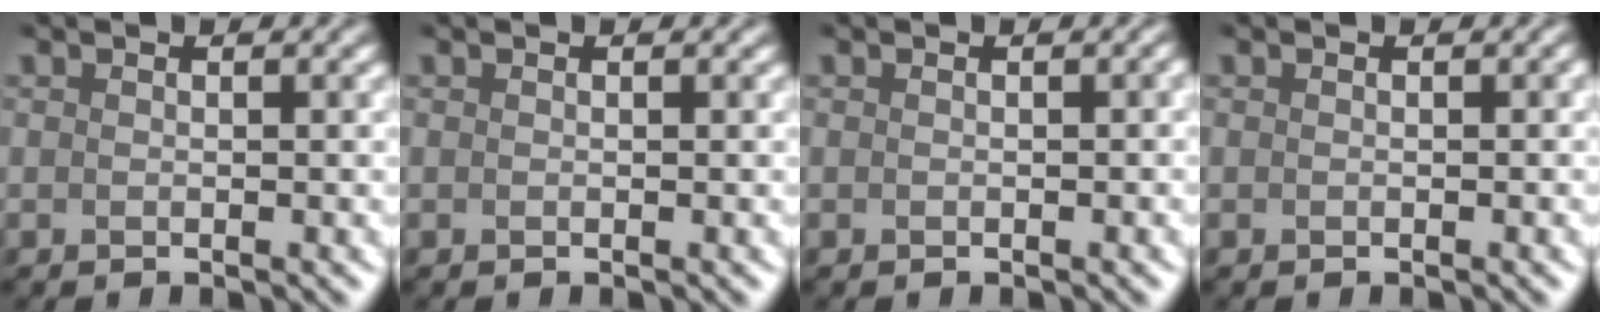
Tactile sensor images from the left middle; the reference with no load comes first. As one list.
[{"total": 0.0}, {"total": 0.8, "force": [-0.2, 0.3, 0.6], "torque": [-0.004, 0.006, -0.006]}, {"total": 0.0}]